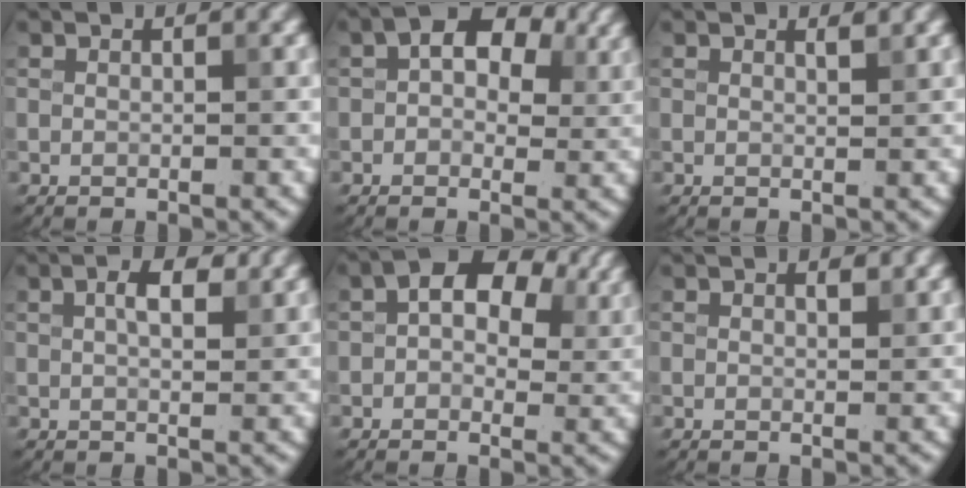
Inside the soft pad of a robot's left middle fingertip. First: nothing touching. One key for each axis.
{"total": 6.5, "fx": 2.1, "fy": 4.1, "fz": 4.6, "tx": -0.058, "ty": 0.013, "tz": 0.012}
{"total": 0.7, "fx": 0.6, "fy": 0.1, "fz": 0.3, "tx": -0.002, "ty": -0.002, "tz": 0.011}
{"total": 2.6, "fx": 1.0, "fy": 1.1, "fz": 2.1, "tx": -0.038, "ty": 0.005, "tz": 0.018}
{"total": 7.6, "fx": 2.5, "fy": 4.7, "fz": 5.4, "tx": -0.072, "ty": 0.017, "tz": 0.018}
{"total": 0.7, "fx": 0.5, "fy": 0.3, "fz": 0.5, "tx": -0.008, "ty": -0.002, "tz": 0.008}